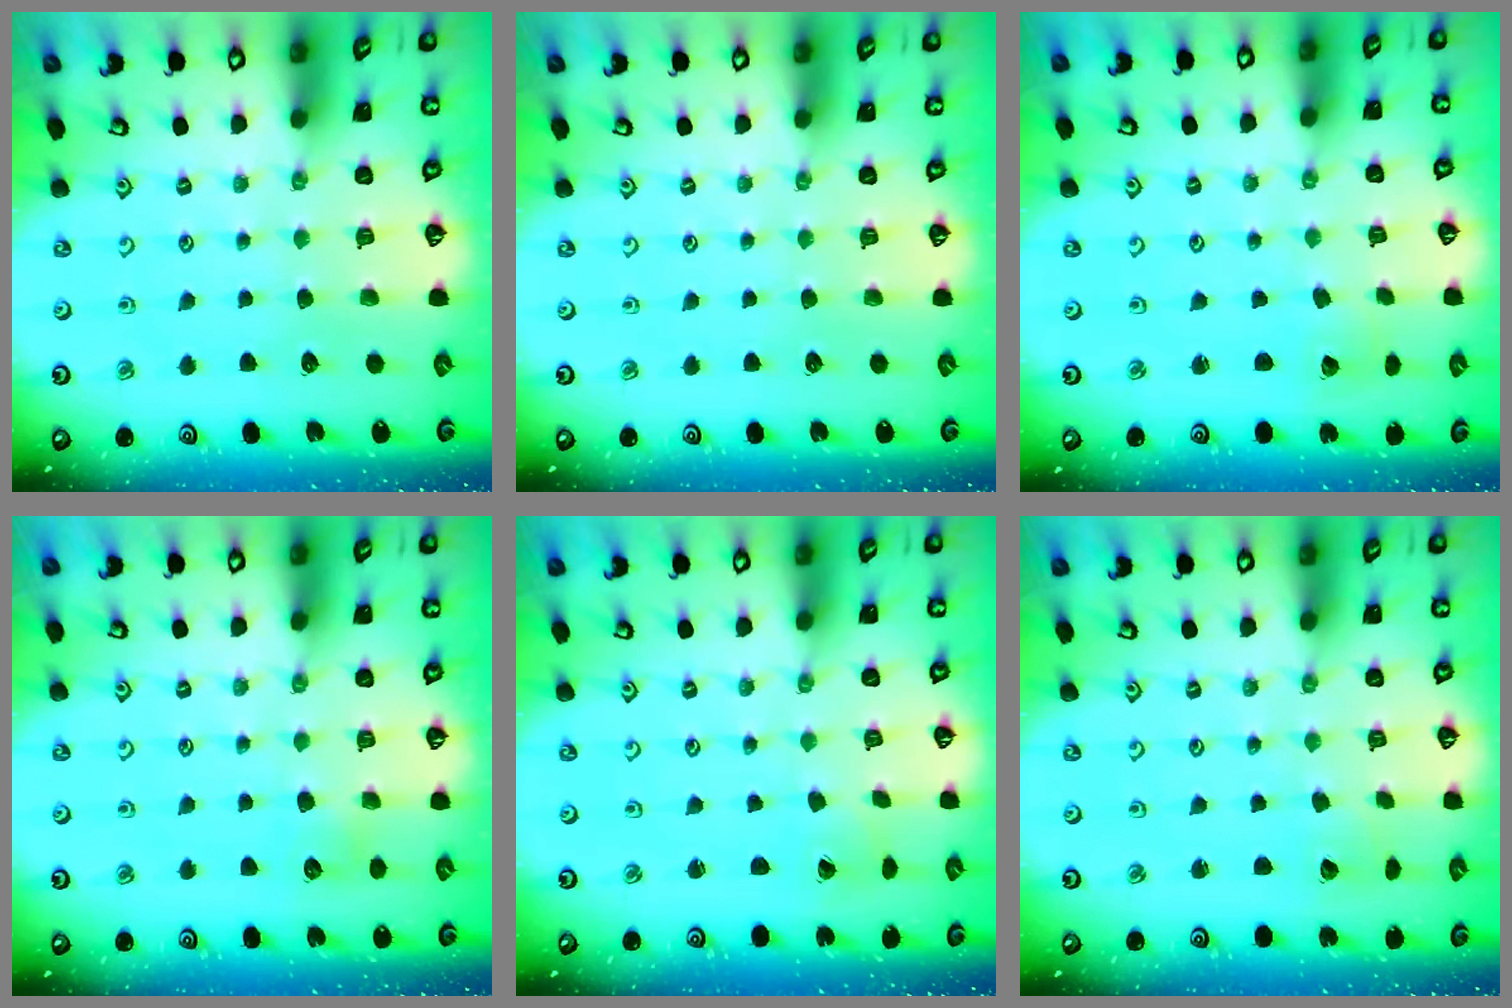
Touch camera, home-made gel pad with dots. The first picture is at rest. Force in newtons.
{"total": 0.0}
{"total": 1.8, "press": 1.8, "slide": 0.1}
{"total": 5.2, "press": 5.2, "slide": 0.6}
{"total": 1.7, "press": 1.7, "slide": 0.1}
{"total": 2.7, "press": 2.7, "slide": 0.2}